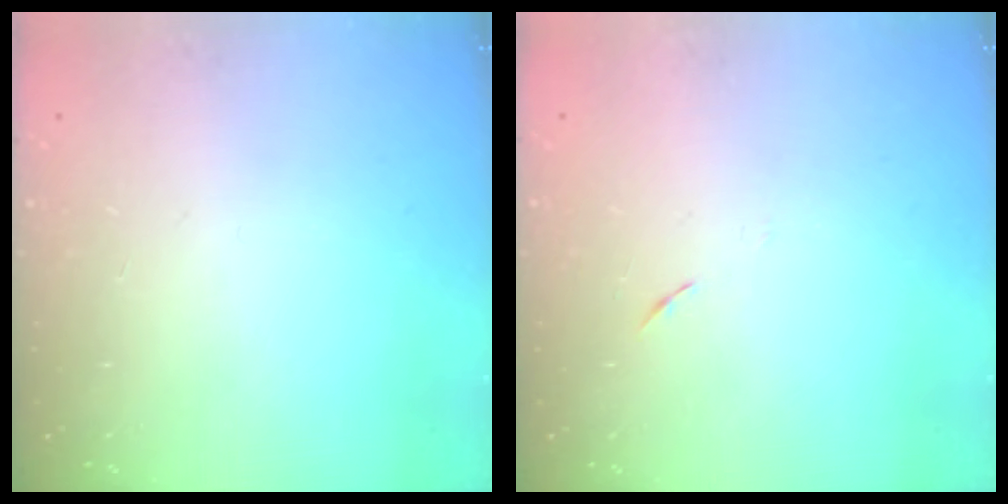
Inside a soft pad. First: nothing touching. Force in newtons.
{"total": 3.5, "press": 3.4, "slide": 0.9}